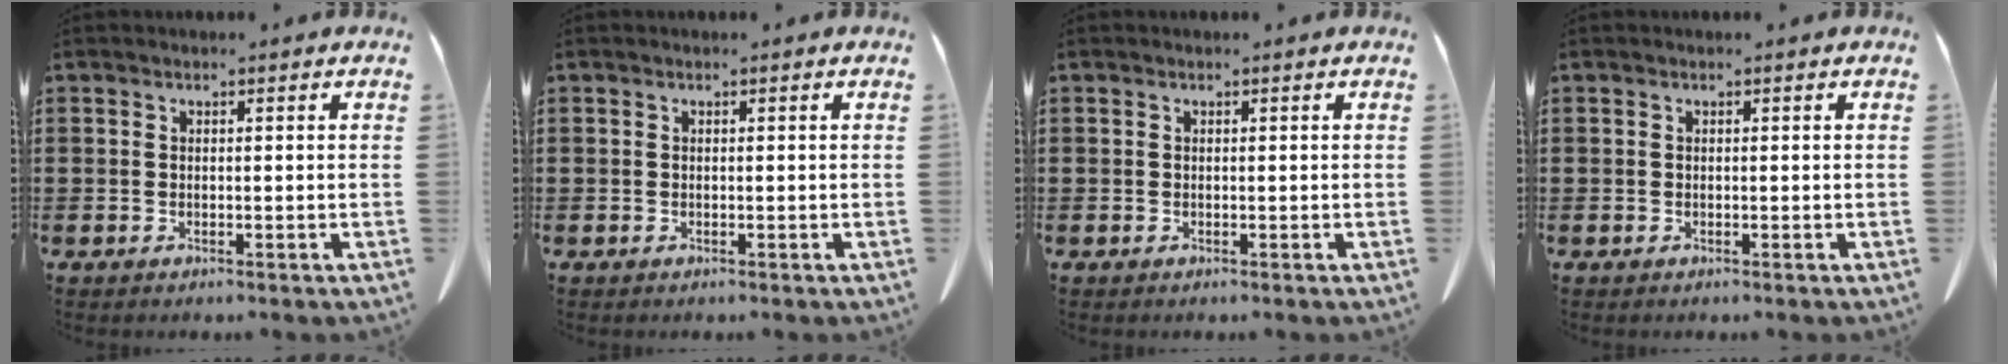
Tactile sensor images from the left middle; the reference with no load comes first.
{"total": 0.0}
{"total": 0.0}
{"total": 0.0}